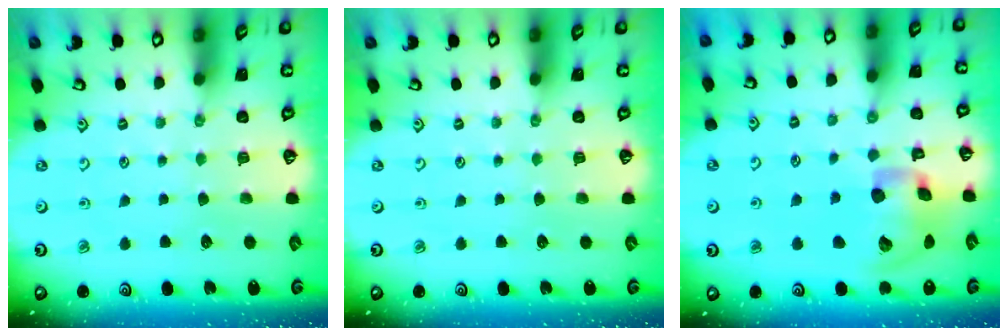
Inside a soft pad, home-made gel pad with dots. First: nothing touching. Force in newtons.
{"total": 0.0}
{"total": 17.1, "press": 16.9, "slide": 2.5}